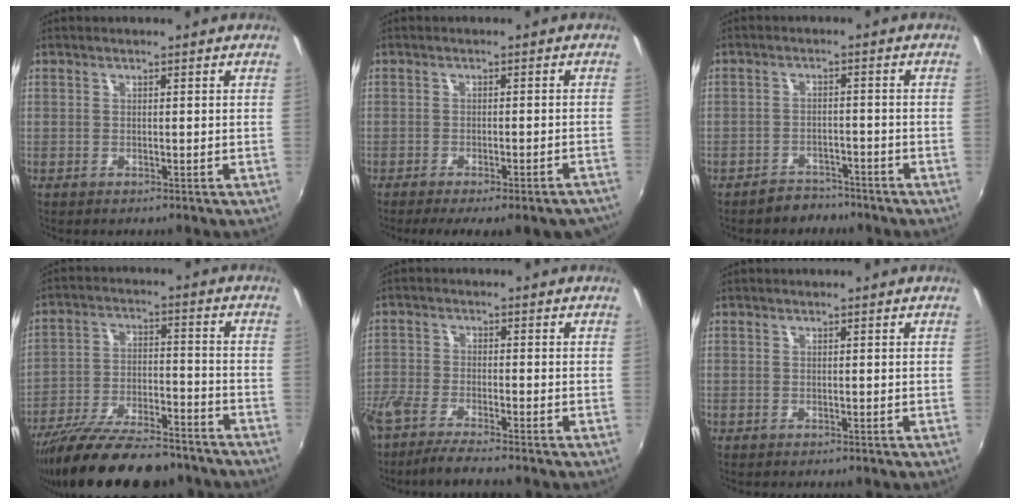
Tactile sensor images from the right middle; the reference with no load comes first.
{"total": 11.3, "force": [-9.7, 1.2, 5.7], "torque": [-0.094, -0.033, -0.123]}
{"total": 5.1, "force": [-4.6, 2.1, 0.5], "torque": [-0.022, 0.009, -0.068]}
{"total": 20.0, "force": [-16.5, 5.4, 9.9], "torque": [-0.188, -0.035, -0.257]}
{"total": 7.2, "force": [-6.1, 0.6, 3.7], "torque": [-0.099, -0.023, -0.117]}
{"total": 0.0}